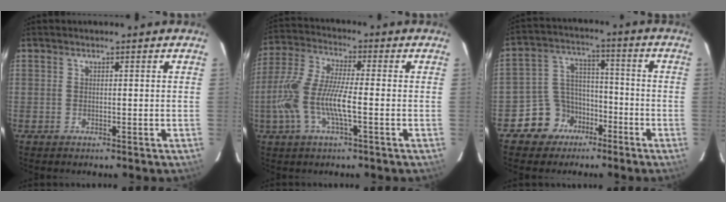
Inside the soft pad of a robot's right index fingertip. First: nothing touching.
{"total": 12.5, "force": [-3.1, 2.9, 11.8], "torque": [-0.252, -0.002, -0.062]}
{"total": 9.2, "force": [-5.8, 7.0, 1.3], "torque": [-0.040, 0.040, -0.092]}